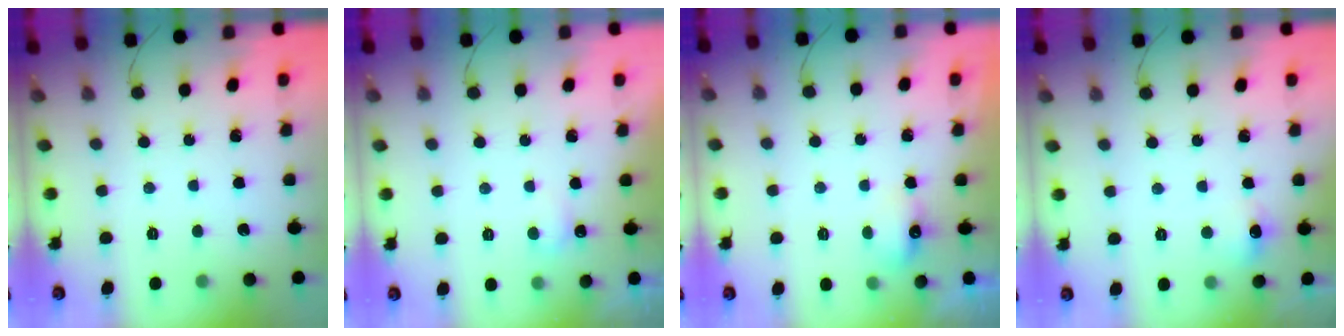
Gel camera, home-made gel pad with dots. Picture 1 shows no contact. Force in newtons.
{"total": 2.5, "press": 2.4, "slide": 0.5}
{"total": 4.3, "press": 4.2, "slide": 1.2}
{"total": 6.5, "press": 6.4, "slide": 1.3}